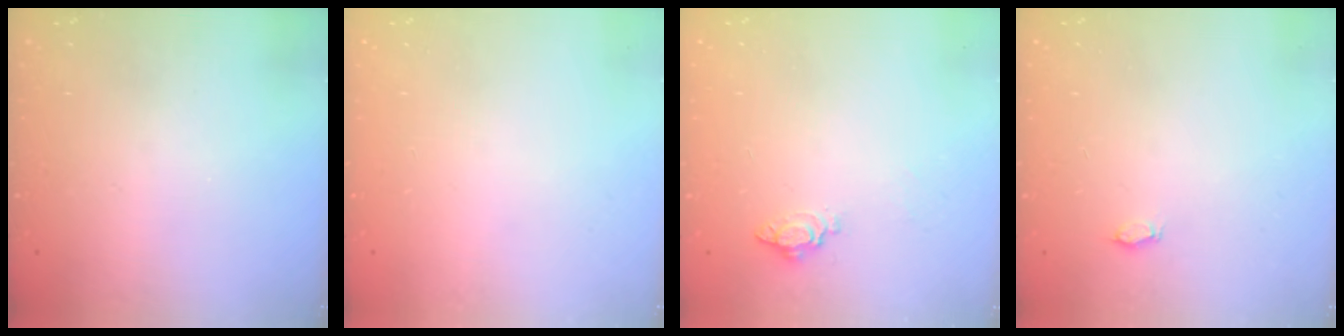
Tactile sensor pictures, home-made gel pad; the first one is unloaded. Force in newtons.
{"total": 0.0}
{"total": 5.6, "press": 5.6, "slide": 0.7}
{"total": 2.9, "press": 2.7, "slide": 1.2}